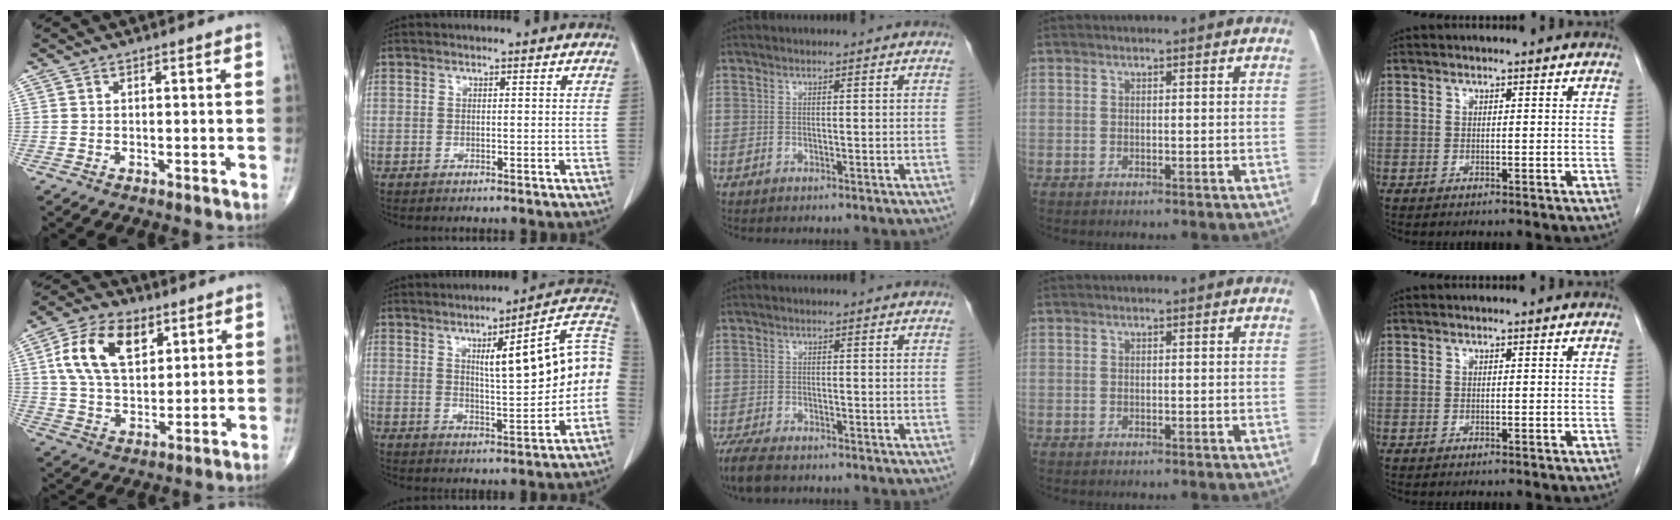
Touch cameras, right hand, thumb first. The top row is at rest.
{"thumb": {"total": 14.6, "force": [5.3, 8.8, 10.3], "torque": [-0.171, -0.008, 0.100]}, "index": {"total": 13.5, "force": [1.1, 2.0, 13.3], "torque": [-0.176, 0.033, 0.017]}, "middle": {"total": 5.8, "force": [-4.6, 1.9, 3.0], "torque": [-0.059, -0.013, -0.076]}}